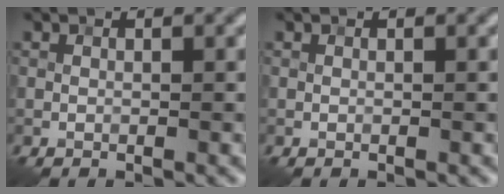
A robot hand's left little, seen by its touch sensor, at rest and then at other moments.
{"total": 0.0}